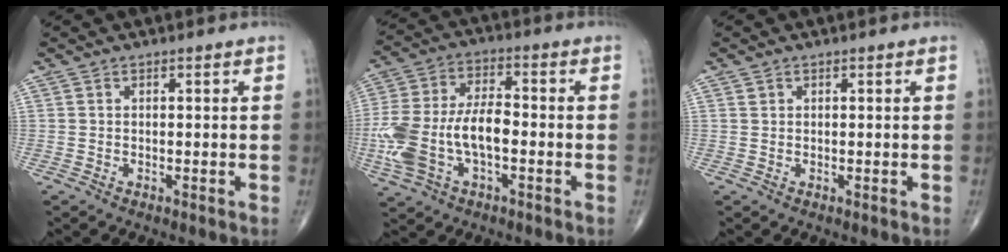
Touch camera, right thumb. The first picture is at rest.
{"total": 15.7, "force": [-3.4, 8.3, 12.9], "torque": [-0.285, 0.026, -0.060]}
{"total": 0.7, "force": [0.3, 0.6, 0.2], "torque": [-0.001, 0.000, 0.006]}